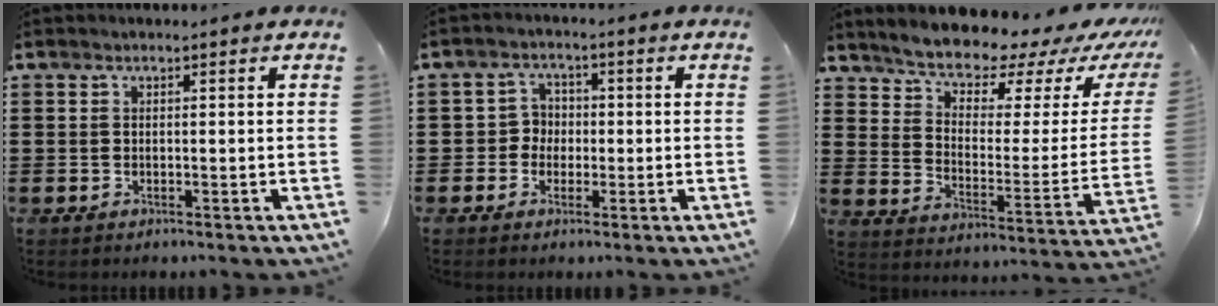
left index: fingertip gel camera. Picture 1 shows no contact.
{"total": 3.6, "force": [-0.8, 3.4, 0.9], "torque": [-0.033, 0.009, -0.020]}
{"total": 7.2, "force": [6.9, 1.5, 1.5], "torque": [-0.054, -0.063, 0.112]}